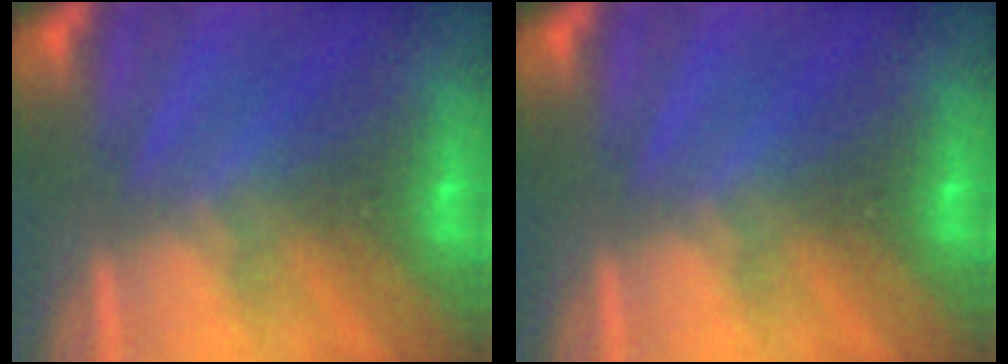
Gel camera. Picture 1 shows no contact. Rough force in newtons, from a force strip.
{"total": 0.0}